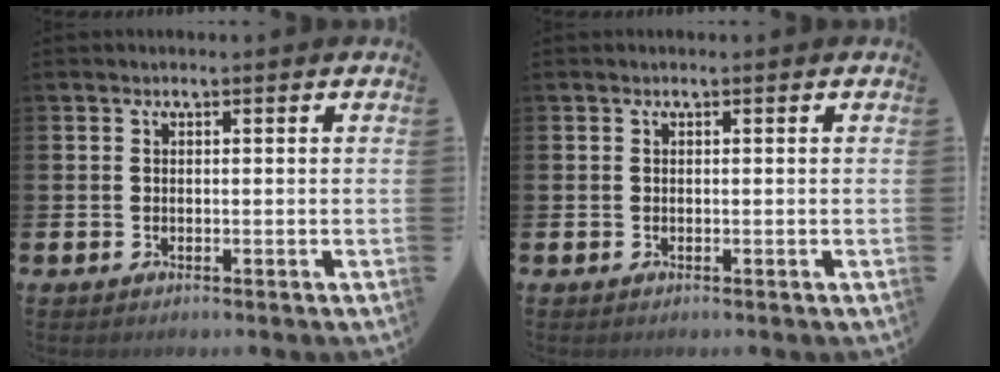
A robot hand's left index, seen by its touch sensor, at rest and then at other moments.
{"total": 0.0}